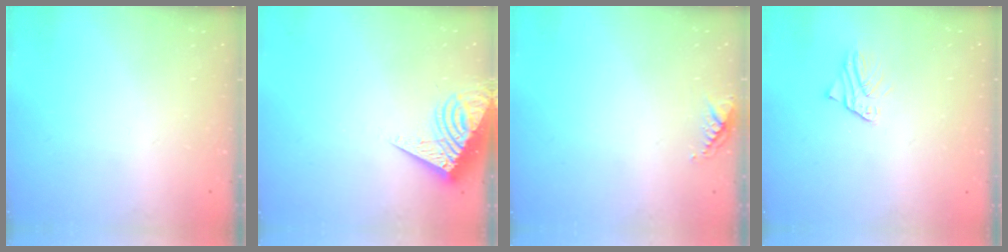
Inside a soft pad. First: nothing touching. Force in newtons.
{"total": 13.2, "press": 13.1, "slide": 1.8}
{"total": 5.8, "press": 5.8, "slide": 0.5}
{"total": 2.7, "press": 2.6, "slide": 0.3}